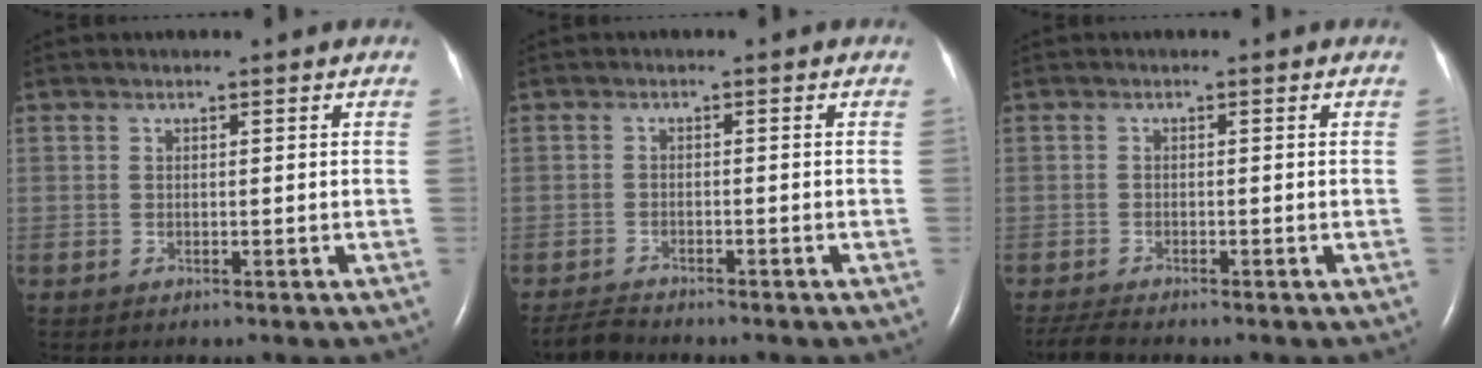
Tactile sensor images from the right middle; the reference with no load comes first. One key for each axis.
{"total": 2.2, "fx": -2.2, "fy": 0.0, "fz": 0.0, "tx": -0.006, "ty": -0.013, "tz": -0.040}
{"total": 2.7, "fx": -2.5, "fy": -0.1, "fz": 1.0, "tx": -0.026, "ty": -0.012, "tz": -0.045}